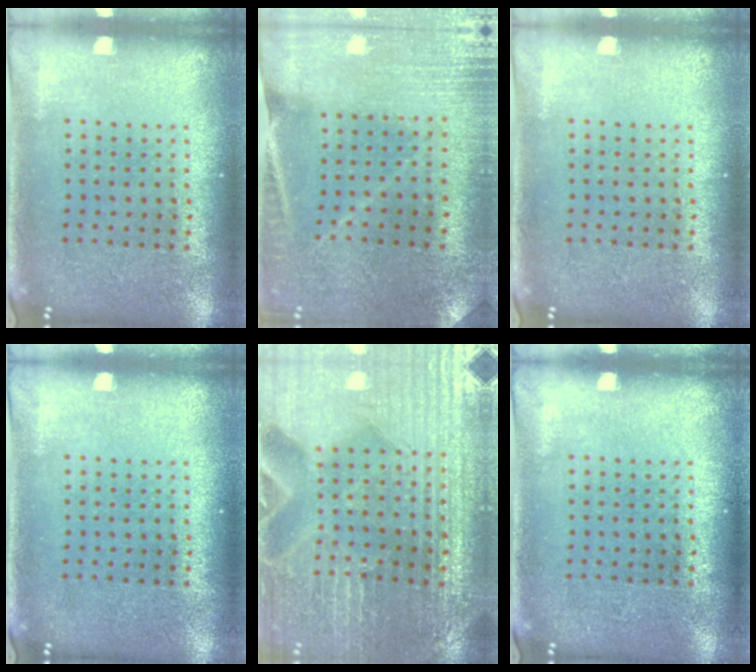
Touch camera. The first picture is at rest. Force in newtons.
{"total": 0.8, "press": 0.8, "slide": 0.1}
{"total": 0.0}
{"total": 0.0}
{"total": 3.3, "press": 3.3, "slide": 0.3}
{"total": 0.0}